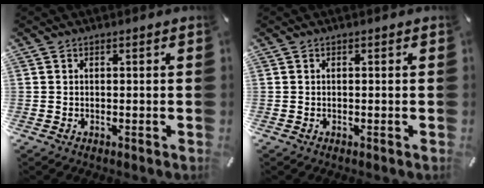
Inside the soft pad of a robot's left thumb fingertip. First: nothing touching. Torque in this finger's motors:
{"motor_torque": [0.00, 0.00, 0.00, 0.00, 0.00]}